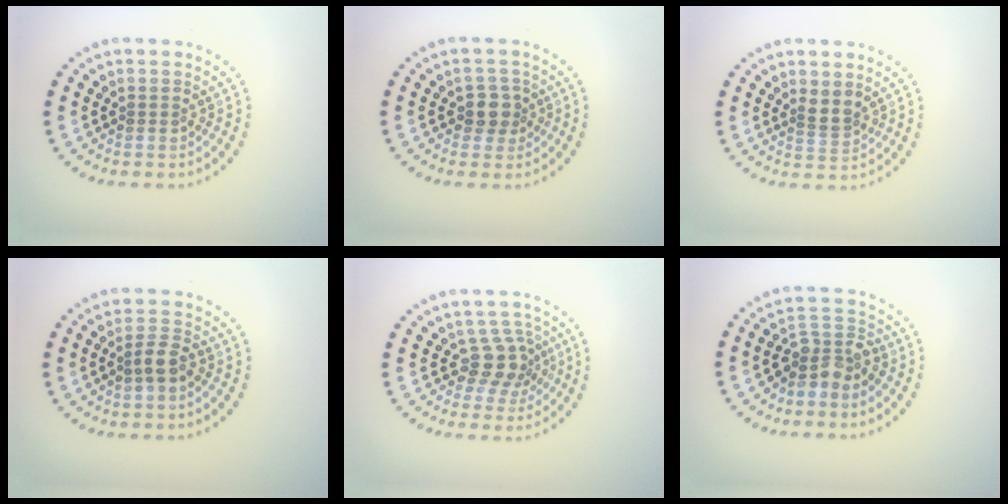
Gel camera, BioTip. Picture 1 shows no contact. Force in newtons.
{"total": 2.1, "press": 1.9, "slide": 1.0}
{"total": 1.9, "press": 1.3, "slide": 1.3}
{"total": 2.0, "press": 1.8, "slide": 0.9}
{"total": 2.8, "press": 2.1, "slide": 1.9}
{"total": 3.6, "press": 3.2, "slide": 1.5}